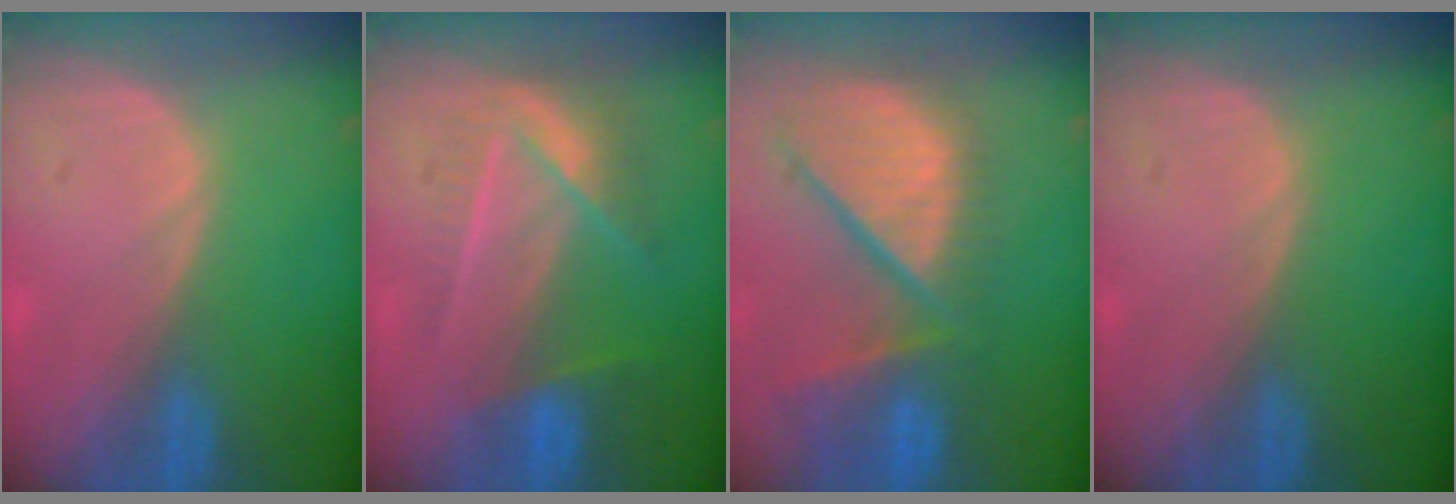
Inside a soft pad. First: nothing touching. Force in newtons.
{"total": 7.3, "press": 6.5, "slide": 3.2}
{"total": 12.3, "press": 10.6, "slide": 6.3}
{"total": 0.0}